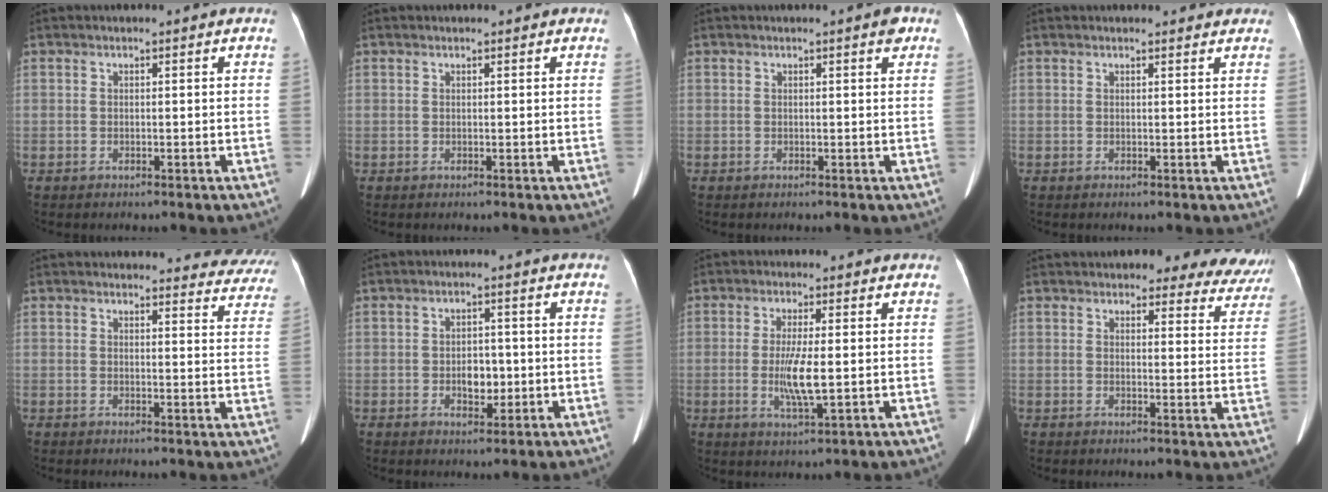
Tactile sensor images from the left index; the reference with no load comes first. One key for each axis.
{"total": 1.6, "fx": 1.3, "fy": 0.6, "fz": 0.7, "tx": -0.006, "ty": 0.005, "tz": 0.013}
{"total": 1.1, "fx": 0.4, "fy": 0.1, "fz": 1.0, "tx": -0.010, "ty": -0.017, "tz": -0.001}
{"total": 5.7, "fx": 5.2, "fy": 1.5, "fz": 1.8, "tx": -0.013, "ty": -0.002, "tz": 0.049}
{"total": 16.6, "fx": 16.0, "fy": 3.7, "fz": 2.5, "tx": 0.012, "ty": -0.073, "tz": 0.145}
{"total": 3.5, "fx": -1.3, "fy": 2.2, "fz": 2.4, "tx": -0.033, "ty": -0.015, "tz": -0.018}
{"total": 5.4, "fx": -1.0, "fy": 0.6, "fz": 5.3, "tx": -0.105, "ty": -0.029, "tz": -0.020}
{"total": 13.7, "fx": 12.6, "fy": 4.1, "fz": 3.5, "tx": 0.008, "ty": -0.035, "tz": 0.113}